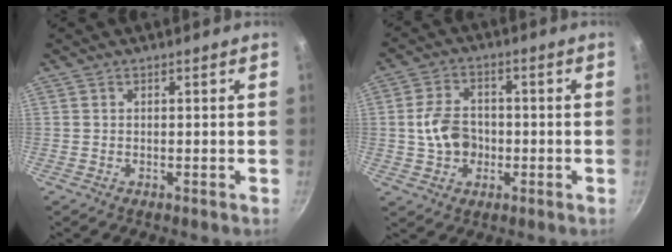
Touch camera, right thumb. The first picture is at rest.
{"total": 8.2, "force": [-1.0, 6.3, 5.2], "torque": [-0.077, 0.017, -0.021]}